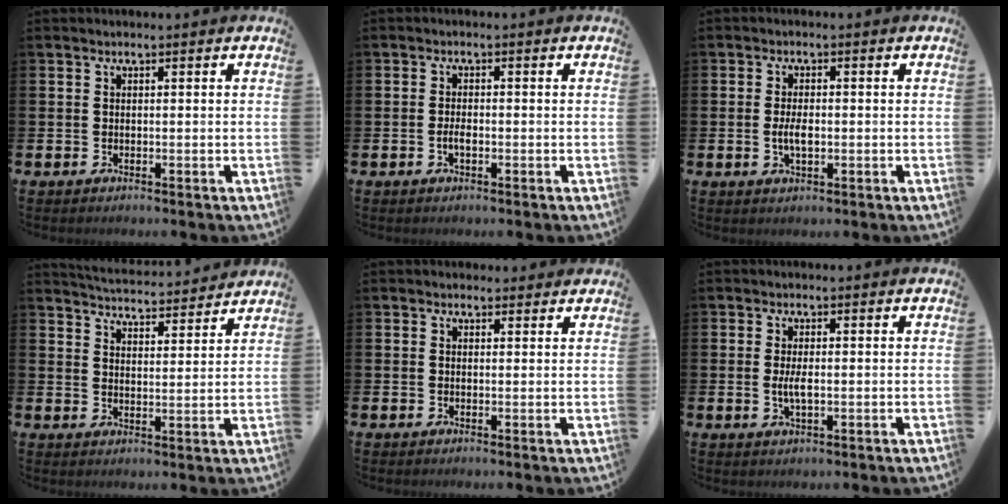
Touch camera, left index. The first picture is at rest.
{"total": 1.6, "force": [-0.5, 0.7, 1.4], "torque": [-0.027, 0.001, -0.009]}
{"total": 3.0, "force": [-0.3, 1.4, 2.6], "torque": [-0.043, -0.001, -0.007]}
{"total": 5.0, "force": [5.0, 0.3, 0.2], "torque": [-0.016, -0.039, 0.088]}
{"total": 1.2, "force": [1.0, 0.7, 0.1], "torque": [0.013, 0.000, 0.016]}
{"total": 2.4, "force": [0.0, 0.8, 2.3], "torque": [-0.043, 0.000, -0.002]}